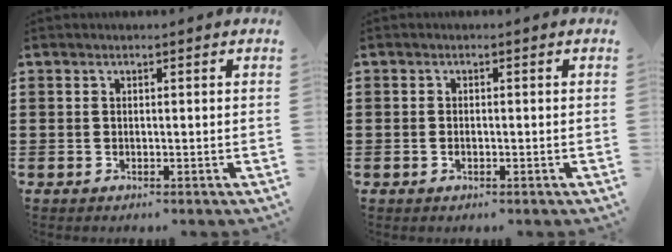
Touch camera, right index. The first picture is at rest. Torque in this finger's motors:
{"motor_torque": [0.77, 1.37, 0.00, -0.01]}